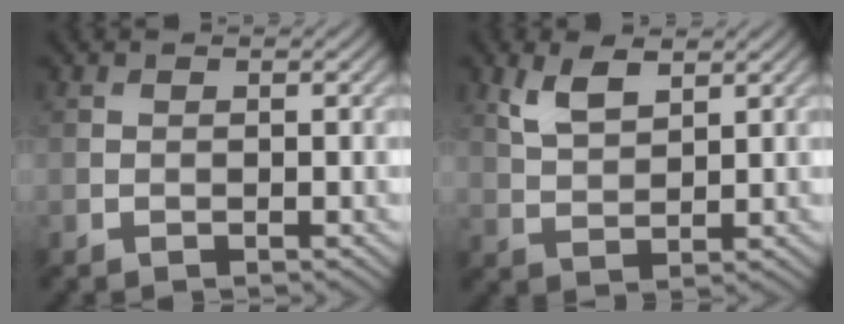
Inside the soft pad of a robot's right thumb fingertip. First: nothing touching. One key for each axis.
{"total": 4.3, "fx": 2.6, "fy": 1.9, "fz": 2.9, "tx": -0.070, "ty": -0.002, "tz": 0.056}